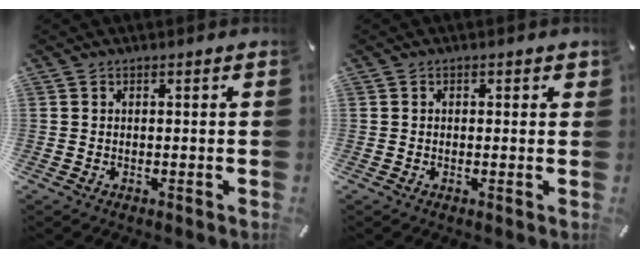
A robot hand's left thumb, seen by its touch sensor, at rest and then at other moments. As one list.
[{"total": 0.9, "force": [0.0, 0.7, 0.5], "torque": [-0.001, 0.002, -0.004]}]